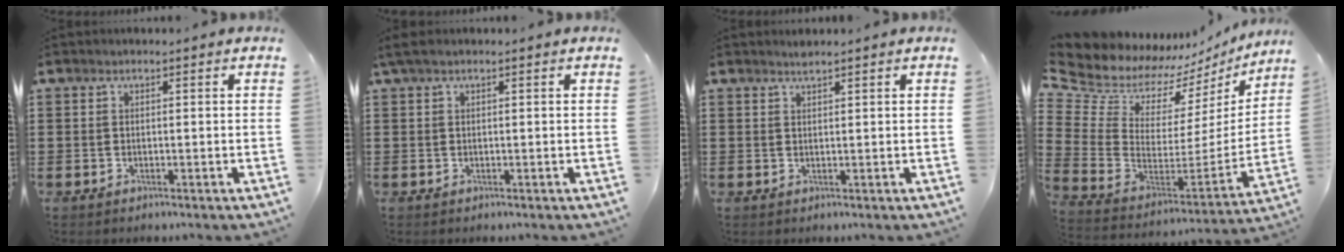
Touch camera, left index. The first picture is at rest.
{"total": 0.9, "force": [0.3, 0.1, 0.8], "torque": [-0.017, 0.001, 0.006]}
{"total": 1.2, "force": [1.1, 0.0, 0.5], "torque": [-0.010, -0.001, 0.021]}
{"total": 7.7, "force": [6.7, 3.7, 1.3], "torque": [-0.082, -0.064, 0.116]}